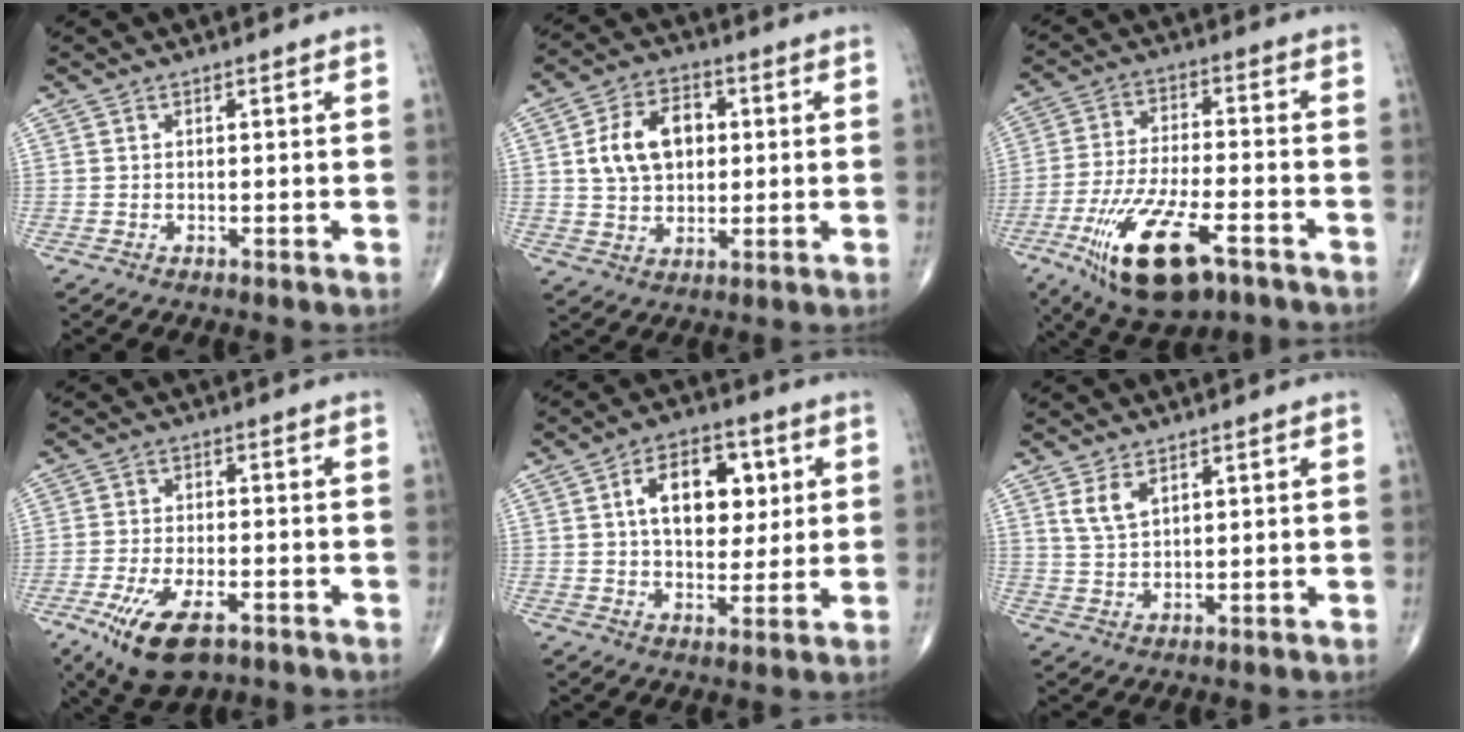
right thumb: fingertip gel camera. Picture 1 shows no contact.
{"total": 11.3, "force": [1.9, 7.8, 7.9], "torque": [-0.118, 0.008, 0.033]}
{"total": 17.2, "force": [-8.4, 6.5, 13.6], "torque": [-0.263, 0.016, -0.139]}
{"total": 11.7, "force": [-6.2, 5.1, 8.5], "torque": [-0.158, 0.008, -0.099]}
{"total": 12.9, "force": [3.1, 7.9, 9.7], "torque": [-0.105, 0.000, 0.047]}
{"total": 4.2, "force": [2.3, 2.1, 2.8], "torque": [-0.052, -0.010, 0.052]}